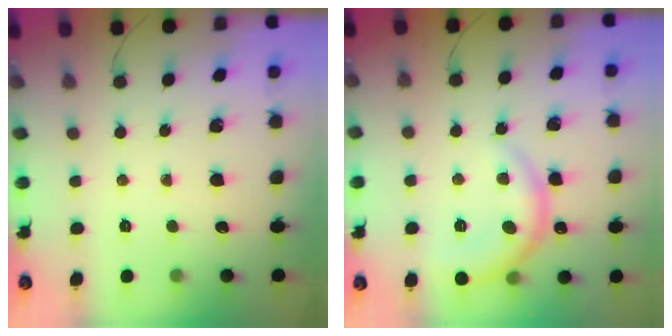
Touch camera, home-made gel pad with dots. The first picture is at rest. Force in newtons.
{"total": 8.7, "press": 8.7, "slide": 0.5}